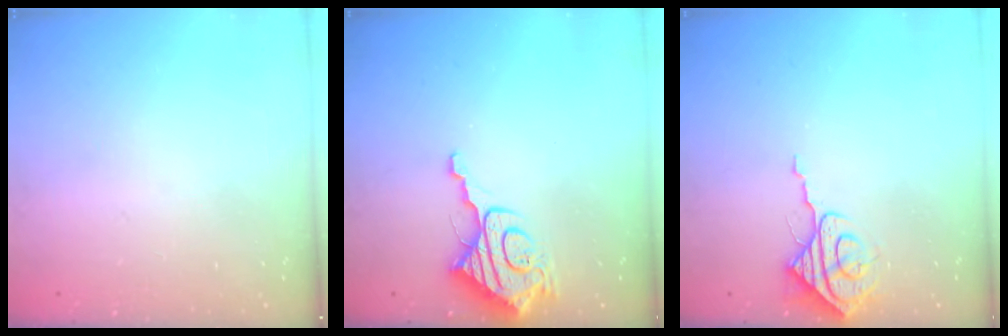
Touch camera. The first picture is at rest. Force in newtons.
{"total": 11.1, "press": 11.0, "slide": 1.1}
{"total": 7.8, "press": 7.8, "slide": 0.7}